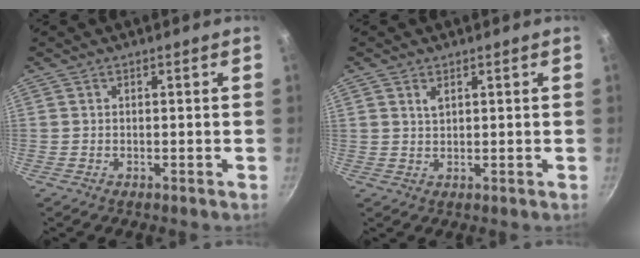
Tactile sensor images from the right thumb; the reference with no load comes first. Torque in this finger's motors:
{"motor_torque": [-0.57, -0.19, -0.17, 0.13, -0.02]}